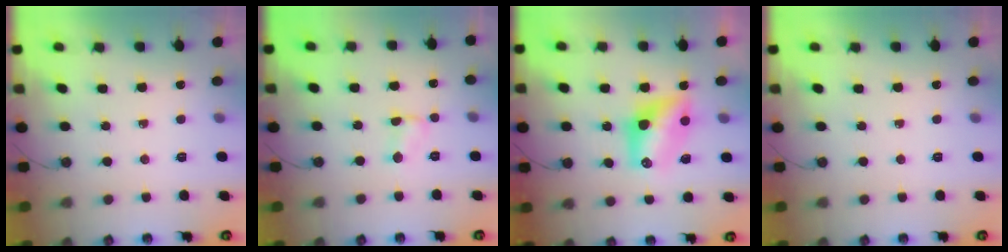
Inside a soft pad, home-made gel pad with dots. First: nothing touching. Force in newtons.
{"total": 3.7, "press": 3.7, "slide": 0.4}
{"total": 8.9, "press": 8.7, "slide": 1.7}
{"total": 0.0}